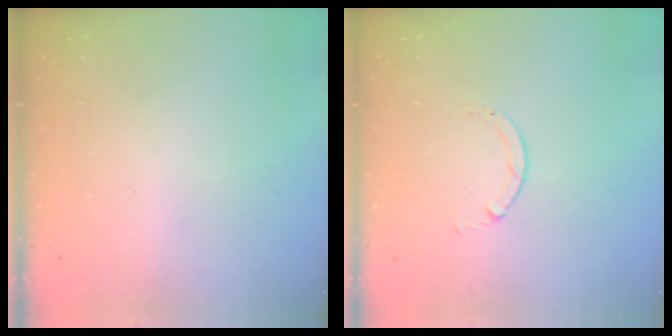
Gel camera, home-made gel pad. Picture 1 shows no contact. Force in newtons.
{"total": 0.7, "press": 0.7, "slide": 0.1}